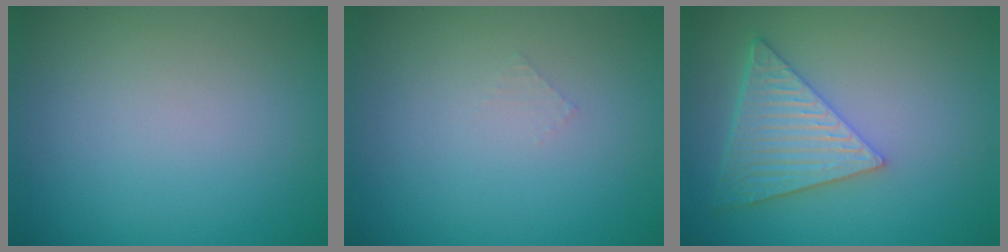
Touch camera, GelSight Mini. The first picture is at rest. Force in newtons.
{"total": 0.5, "press": 0.5, "slide": 0.1}
{"total": 5.9, "press": 4.4, "slide": 3.9}